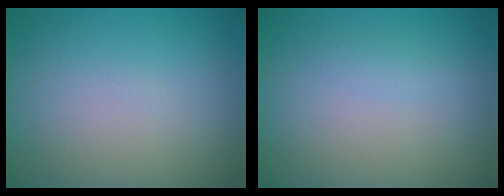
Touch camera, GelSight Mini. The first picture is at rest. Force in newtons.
{"total": 0.7, "press": 0.7, "slide": 0.0}